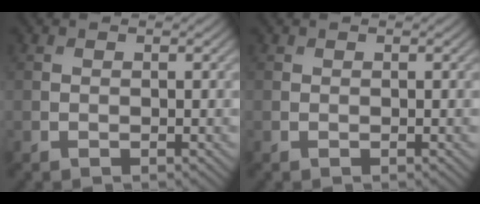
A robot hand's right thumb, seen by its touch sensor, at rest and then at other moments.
{"total": 0.0}